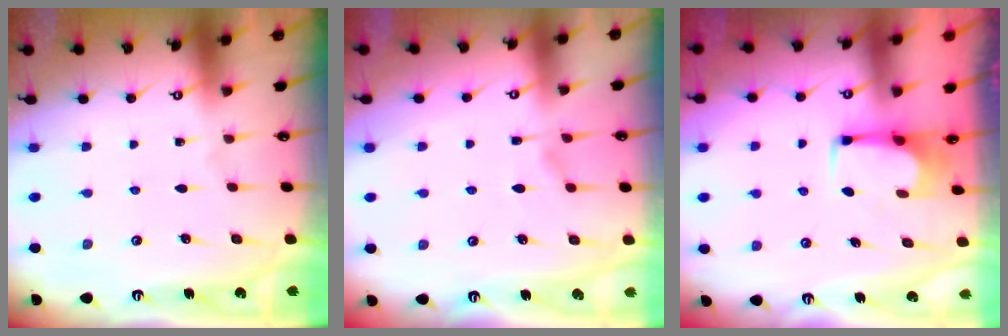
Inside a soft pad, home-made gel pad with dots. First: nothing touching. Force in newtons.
{"total": 1.2, "press": 0.1, "slide": 1.2}
{"total": 2.5, "press": 2.5, "slide": 0.4}